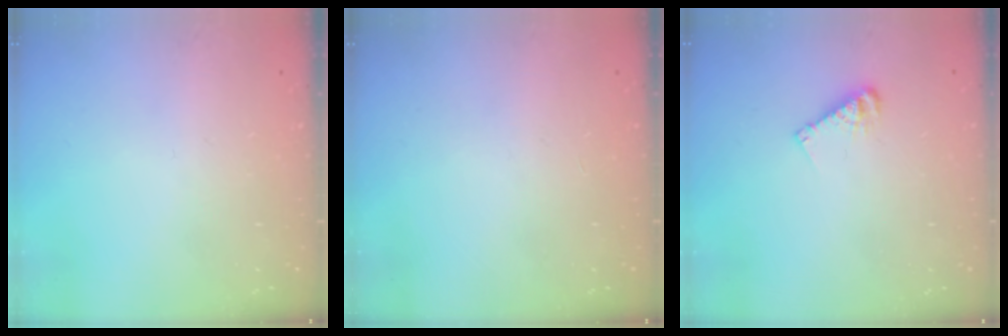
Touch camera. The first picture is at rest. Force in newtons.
{"total": 0.0}
{"total": 5.3, "press": 5.3, "slide": 0.1}